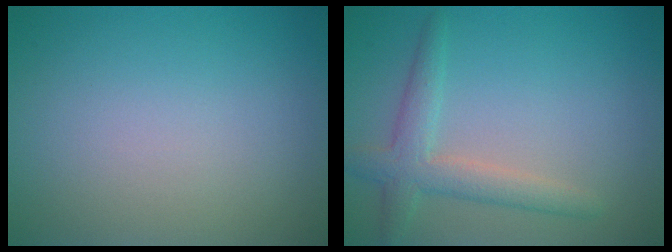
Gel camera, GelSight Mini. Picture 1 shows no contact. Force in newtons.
{"total": 3.2, "press": 3.2, "slide": 0.1}